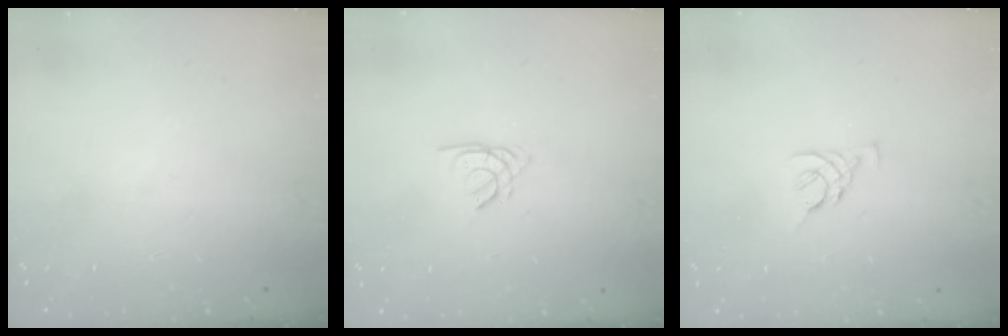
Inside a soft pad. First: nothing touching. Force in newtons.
{"total": 1.5, "press": 1.4, "slide": 0.4}
{"total": 3.2, "press": 3.2, "slide": 0.7}